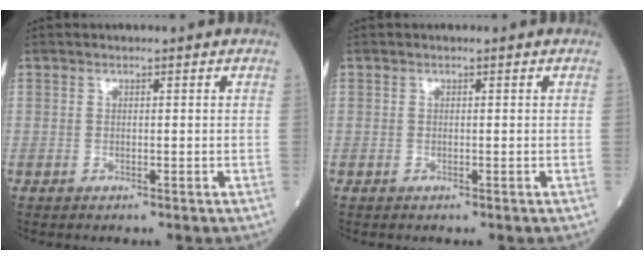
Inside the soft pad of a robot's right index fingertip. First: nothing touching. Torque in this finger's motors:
{"motor_torque": [0.05, 0.03, 0.03, 0.00]}